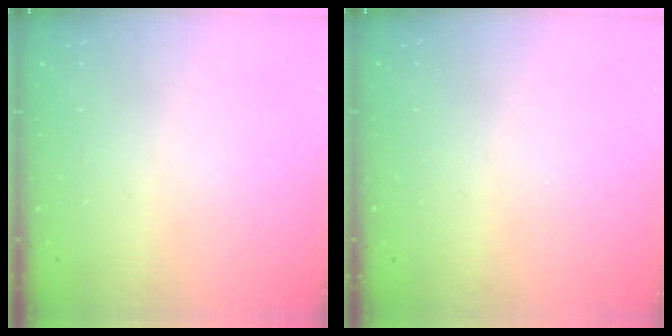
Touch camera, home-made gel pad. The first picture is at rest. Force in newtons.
{"total": 0.0}